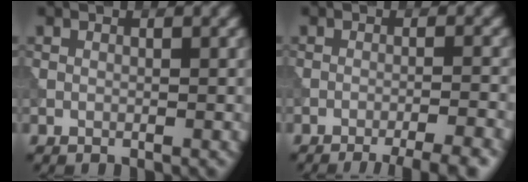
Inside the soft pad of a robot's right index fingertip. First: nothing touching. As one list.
[{"total": 6.4, "force": [-4.8, 1.5, 4.0], "torque": [-0.040, 0.005, -0.059]}]